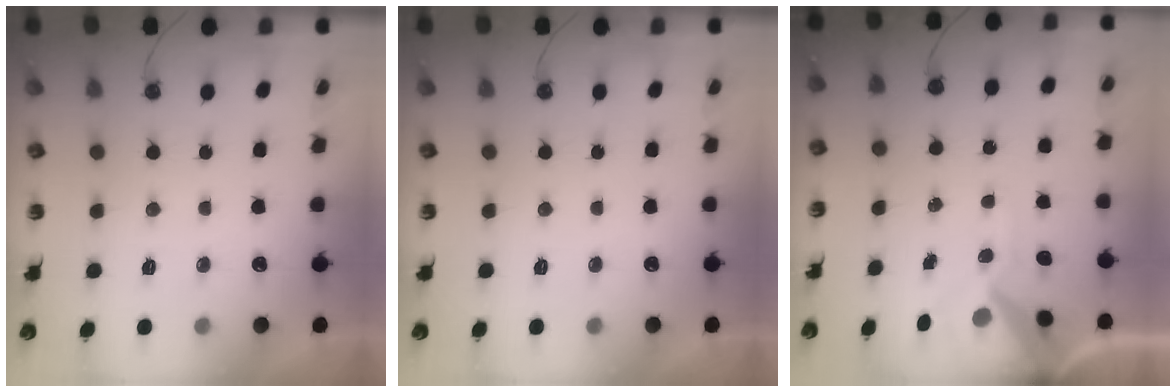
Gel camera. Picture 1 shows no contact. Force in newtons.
{"total": 0.0}
{"total": 11.7, "press": 11.6, "slide": 1.5}